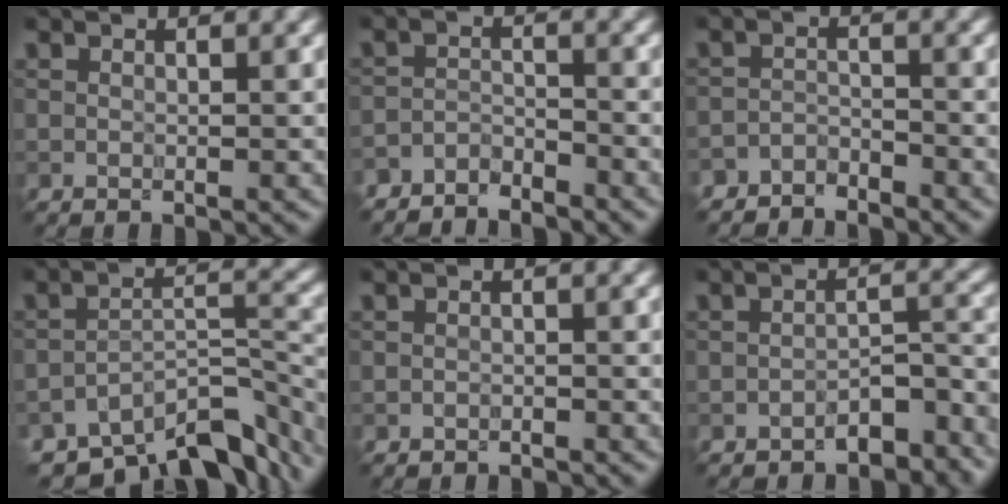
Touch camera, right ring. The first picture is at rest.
{"total": 3.1, "force": [-3.0, 0.5, 0.2], "torque": [-0.008, -0.001, -0.064]}
{"total": 2.8, "force": [-2.8, 0.7, 0.1], "torque": [-0.001, 0.002, -0.058]}
{"total": 9.1, "force": [-7.1, 3.4, 4.5], "torque": [-0.060, -0.013, -0.111]}
{"total": 0.7, "force": [-0.7, 0.2, -0.1], "torque": [0.005, 0.002, -0.012]}
{"total": 4.6, "force": [-3.7, 1.7, 2.1], "torque": [-0.019, 0.008, -0.056]}